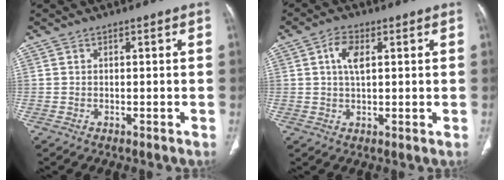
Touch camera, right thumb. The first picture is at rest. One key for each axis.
{"total": 4.8, "fx": 1.4, "fy": 2.3, "fz": 3.9, "tx": -0.073, "ty": 0.003, "tz": 0.023}